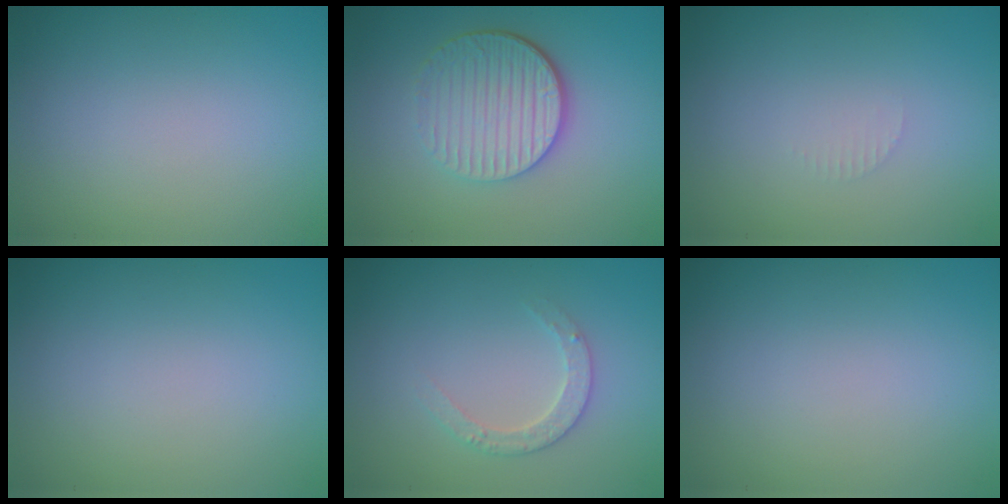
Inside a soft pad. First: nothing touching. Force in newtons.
{"total": 5.1, "press": 3.9, "slide": 3.3}
{"total": 0.7, "press": 0.6, "slide": 0.1}
{"total": 0.0}
{"total": 2.1, "press": 2.1, "slide": 0.3}
{"total": 0.0}